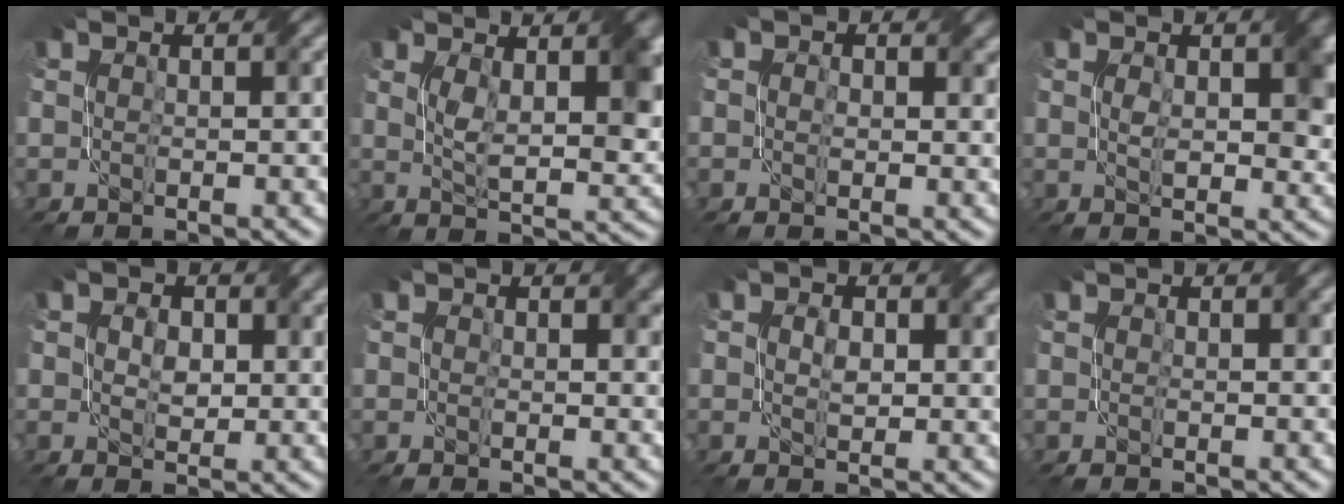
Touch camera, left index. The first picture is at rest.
{"total": 6.9, "force": [2.3, 2.7, 6.0], "torque": [-0.101, -0.008, 0.043]}
{"total": 2.5, "force": [0.5, 1.7, 1.7], "torque": [-0.021, -0.001, 0.005]}
{"total": 4.7, "force": [0.7, 2.4, 4.0], "torque": [-0.061, -0.004, 0.018]}
{"total": 3.0, "force": [0.7, 2.1, 2.1], "torque": [-0.037, -0.004, 0.012]}
{"total": 1.9, "force": [0.8, 1.3, 1.1], "torque": [-0.011, -0.003, 0.007]}
{"total": 2.7, "force": [0.5, 1.7, 2.0], "torque": [-0.037, -0.003, 0.009]}
{"total": 0.5, "force": [0.4, 0.4, 0.2], "torque": [0.001, -0.002, 0.004]}